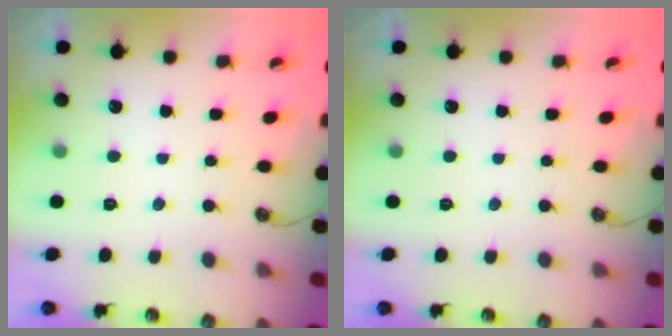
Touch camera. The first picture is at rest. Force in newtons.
{"total": 0.0}